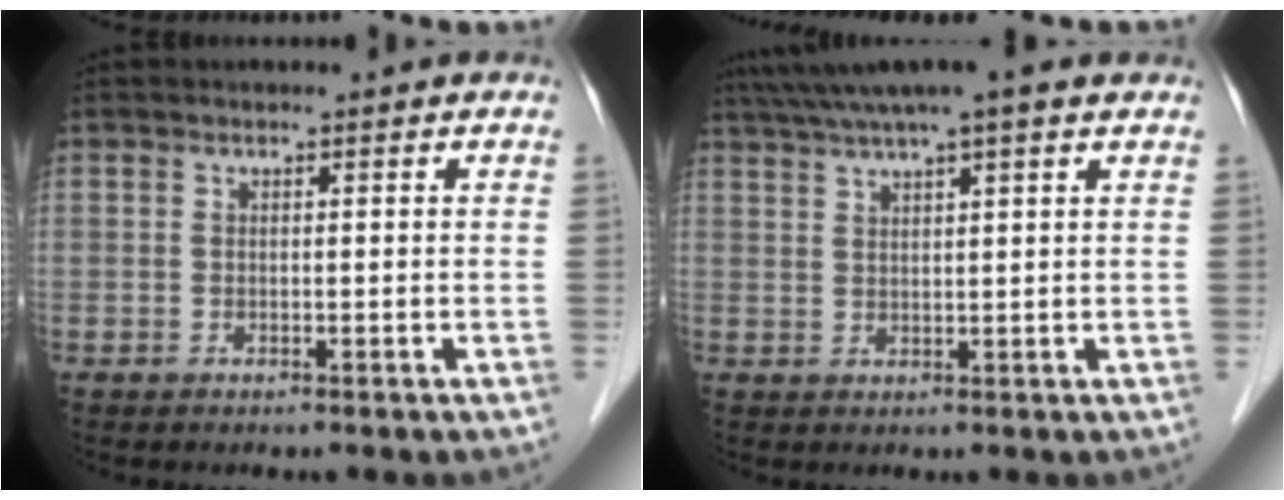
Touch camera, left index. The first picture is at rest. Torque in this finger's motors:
{"motor_torque": [0.45, -0.52, 0.91, 0.21]}